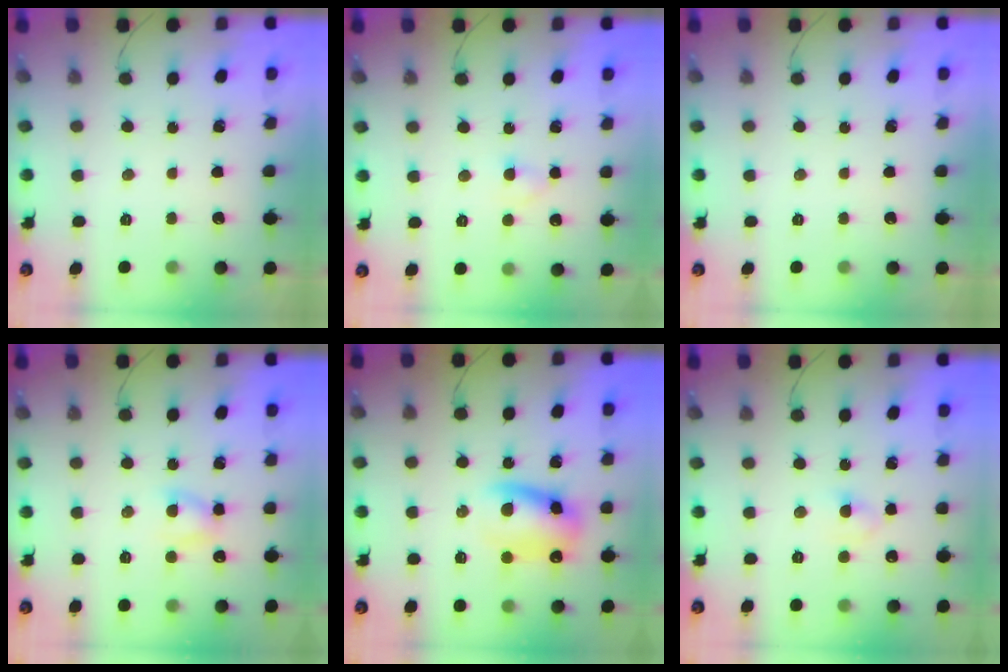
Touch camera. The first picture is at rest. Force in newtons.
{"total": 2.3, "press": 2.0, "slide": 1.1}
{"total": 0.0}
{"total": 5.1, "press": 4.9, "slide": 1.5}
{"total": 11.2, "press": 11.0, "slide": 1.9}
{"total": 3.7, "press": 3.5, "slide": 1.3}